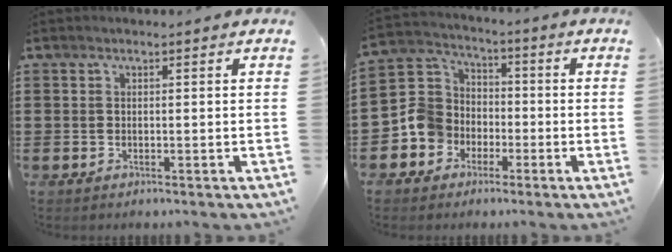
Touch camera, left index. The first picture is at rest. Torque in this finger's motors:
{"motor_torque": [0.93, 0.75, 0.21, 0.05]}